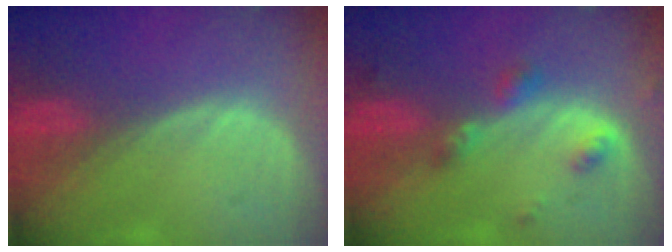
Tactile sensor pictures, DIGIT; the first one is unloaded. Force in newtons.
{"total": 4.2, "press": 3.9, "slide": 1.5}